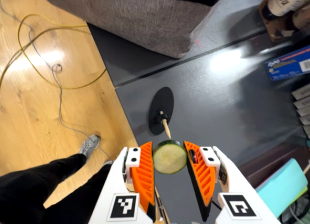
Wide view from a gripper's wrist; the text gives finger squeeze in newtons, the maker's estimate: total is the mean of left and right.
{"total": 9.0, "left": 9.1, "right": 9.0}